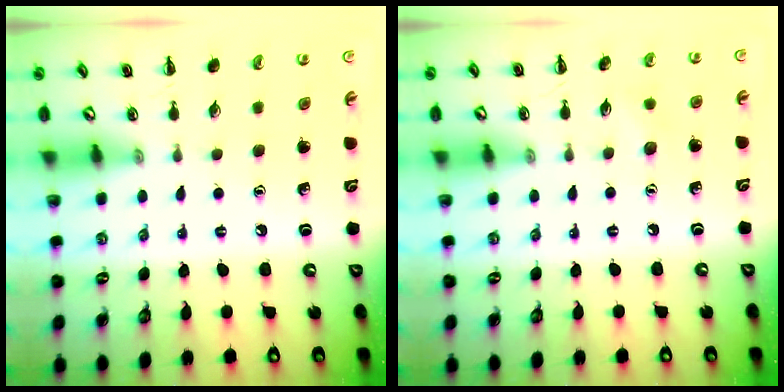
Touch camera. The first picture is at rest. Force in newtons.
{"total": 4.1, "press": 4.0, "slide": 0.9}